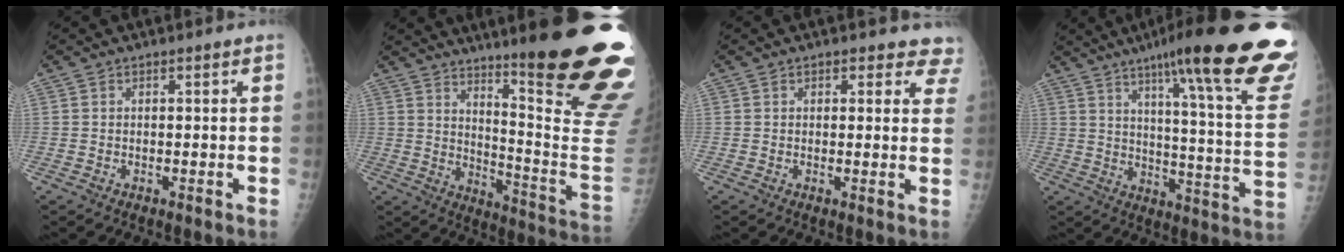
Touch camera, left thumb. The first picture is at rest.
{"total": 27.6, "force": [17.5, 2.7, 21.2], "torque": [-0.219, -0.125, 0.246]}
{"total": 5.3, "force": [4.5, 2.7, 1.0], "torque": [0.038, -0.015, 0.031]}
{"total": 29.5, "force": [20.0, 3.3, 21.4], "torque": [-0.247, -0.090, 0.267]}